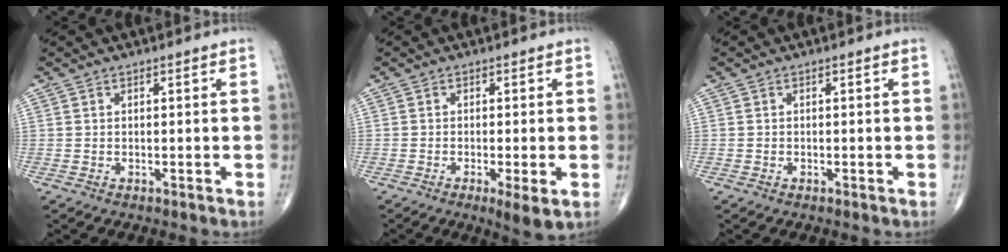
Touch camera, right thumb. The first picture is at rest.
{"total": 4.4, "force": [-1.4, 0.7, 4.1], "torque": [-0.073, -0.014, -0.027]}
{"total": 0.0}